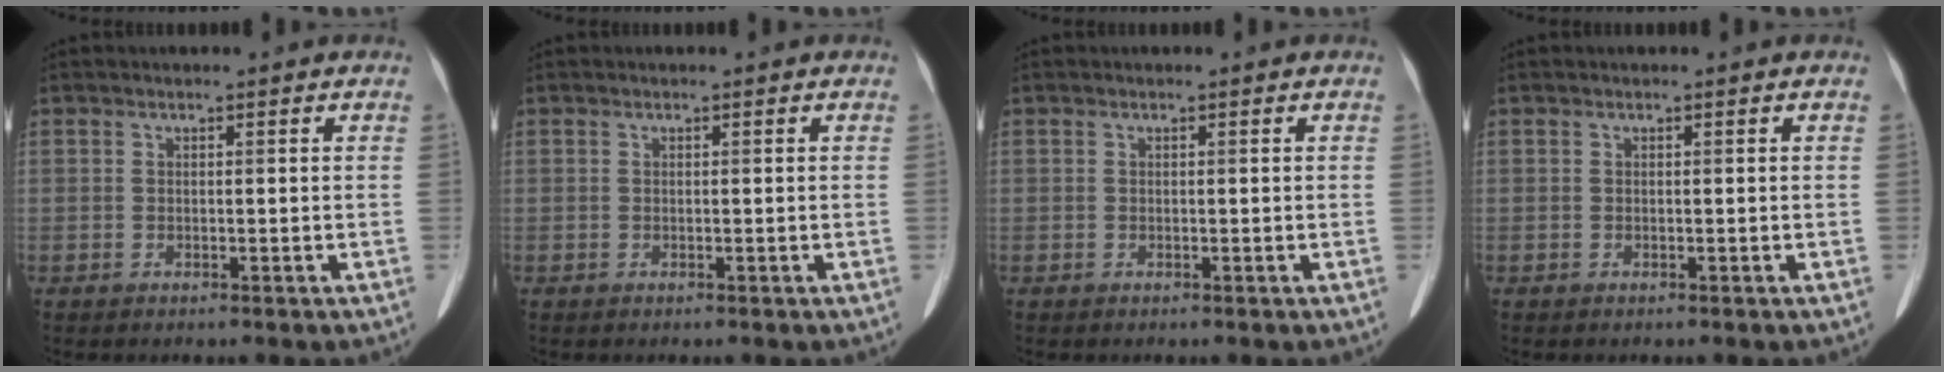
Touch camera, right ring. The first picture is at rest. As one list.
[{"total": 0.0}, {"total": 0.0}, {"total": 0.0}]